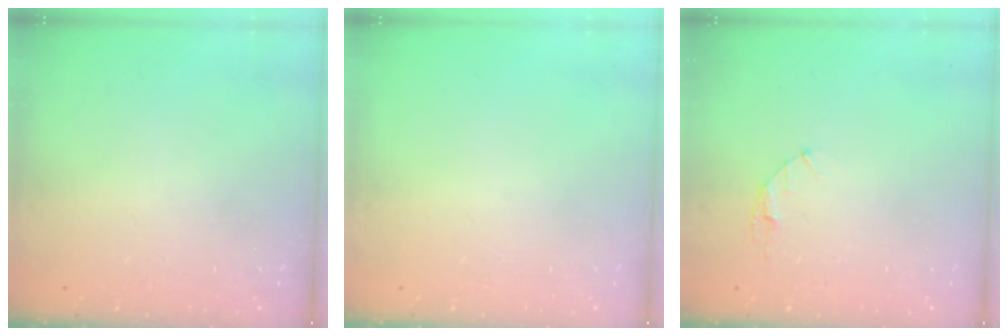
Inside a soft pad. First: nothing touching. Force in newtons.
{"total": 0.0}
{"total": 2.9, "press": 2.9, "slide": 0.4}